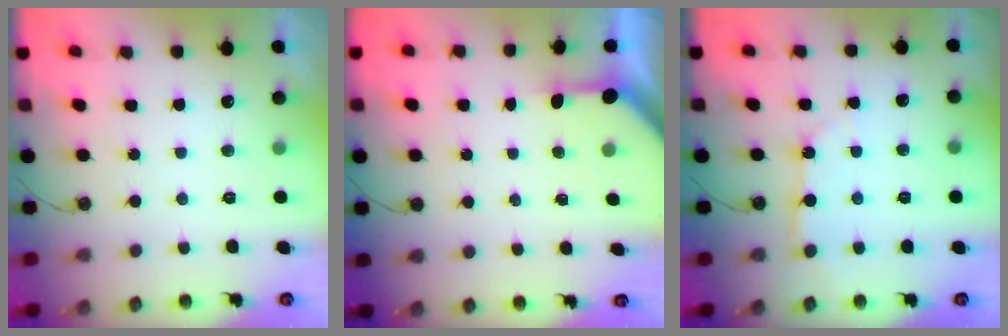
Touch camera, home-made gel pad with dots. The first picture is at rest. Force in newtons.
{"total": 3.0, "press": 3.0, "slide": 0.3}
{"total": 2.6, "press": 2.6, "slide": 0.4}